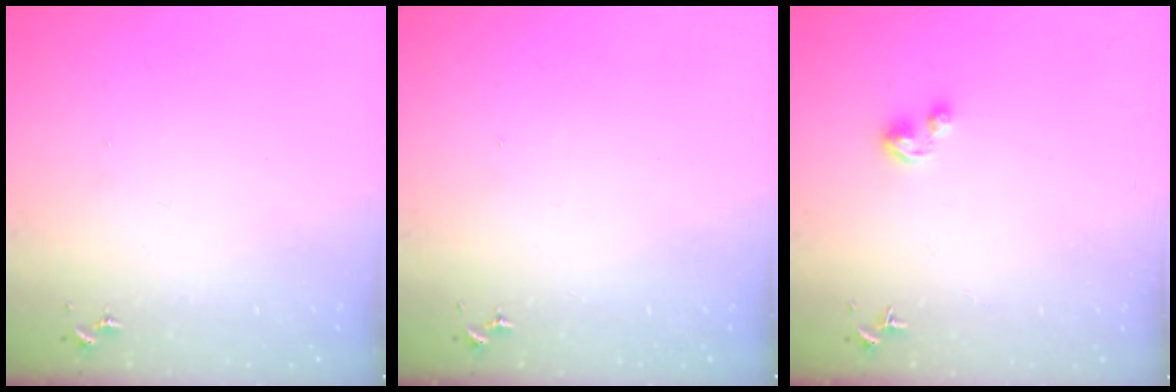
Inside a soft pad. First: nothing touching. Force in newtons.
{"total": 0.0}
{"total": 3.6, "press": 3.5, "slide": 0.5}